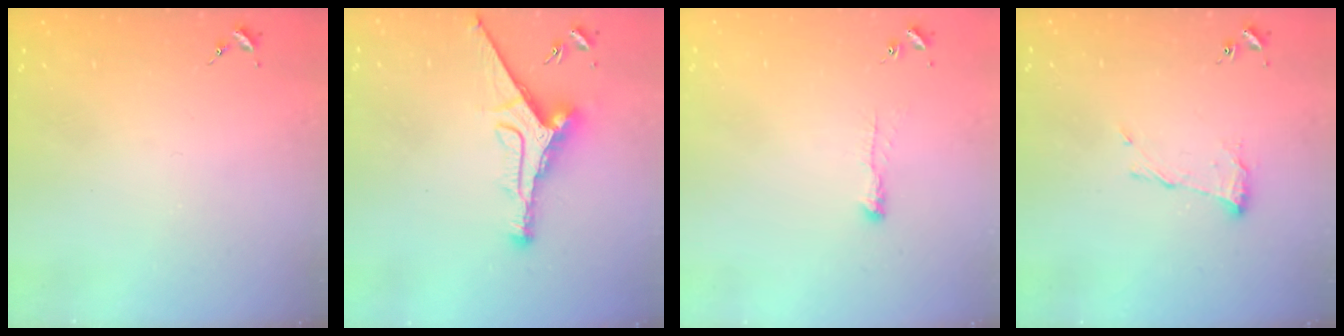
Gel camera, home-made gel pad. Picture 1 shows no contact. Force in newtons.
{"total": 12.4, "press": 12.3, "slide": 0.9}
{"total": 4.1, "press": 4.1, "slide": 0.6}
{"total": 8.2, "press": 8.2, "slide": 0.3}